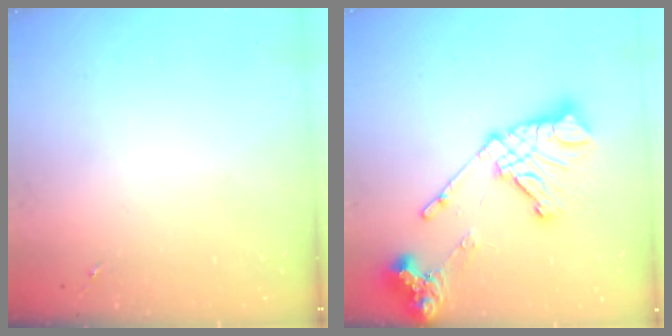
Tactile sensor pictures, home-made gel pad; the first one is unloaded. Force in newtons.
{"total": 20.4, "press": 20.3, "slide": 2.5}